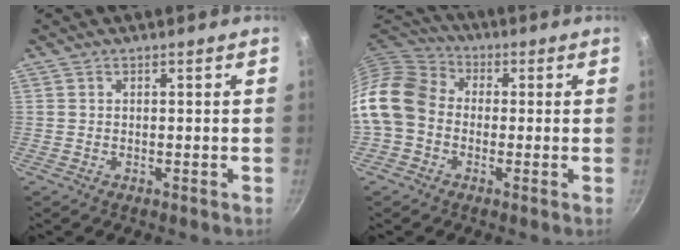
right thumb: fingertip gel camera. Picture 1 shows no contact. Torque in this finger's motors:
{"motor_torque": [0.36, 0.55, 1.26, -1.27, 0.52]}